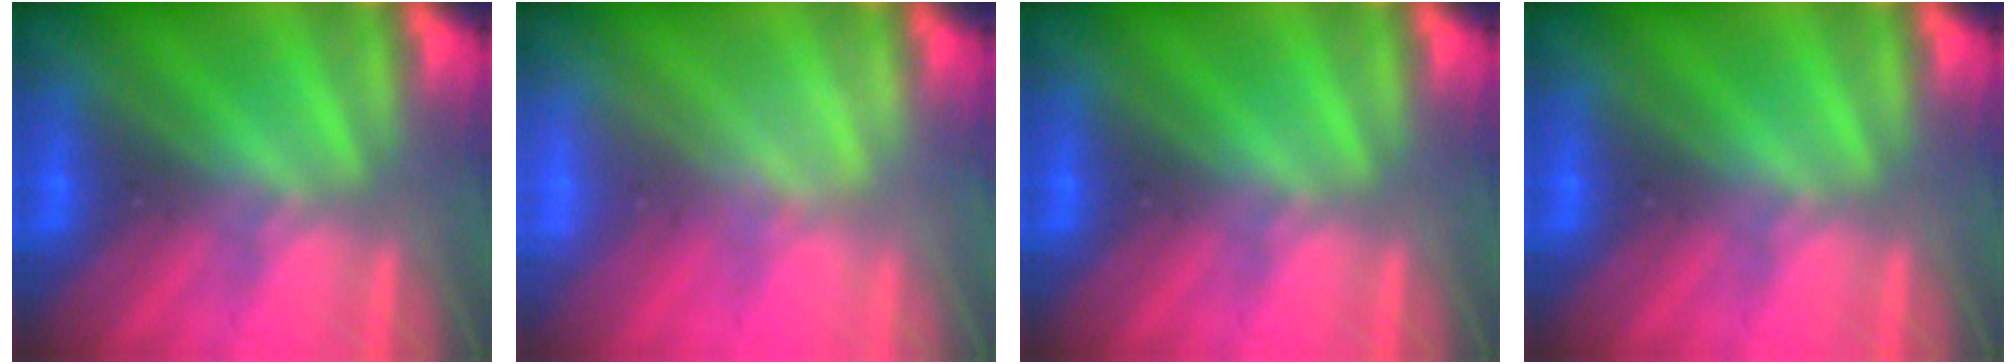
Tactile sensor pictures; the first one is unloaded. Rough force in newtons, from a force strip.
{"total": 1.8}
{"total": 0.0}
{"total": 0.0}